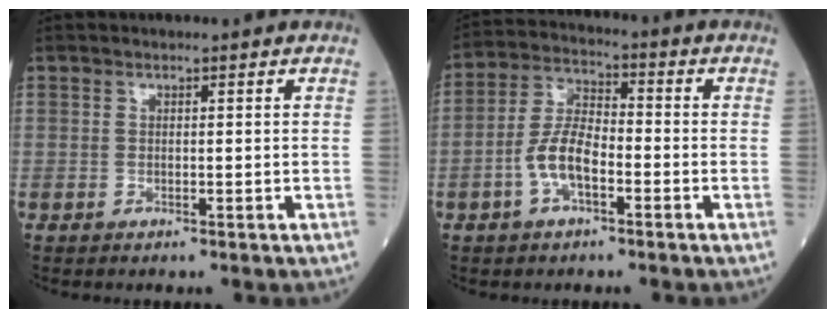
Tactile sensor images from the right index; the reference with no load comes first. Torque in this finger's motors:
{"motor_torque": [1.00, -0.44, 0.54, 0.16]}